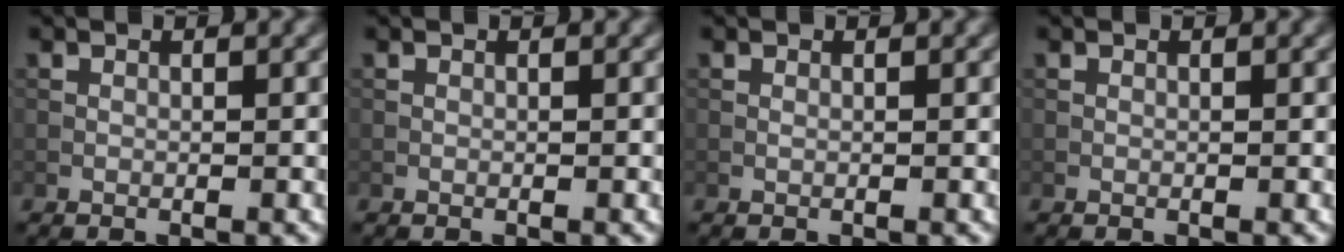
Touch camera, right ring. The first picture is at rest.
{"total": 0.0}
{"total": 0.0}
{"total": 0.0}